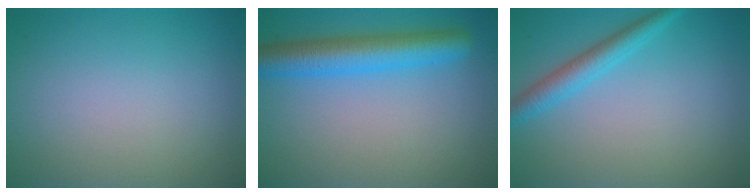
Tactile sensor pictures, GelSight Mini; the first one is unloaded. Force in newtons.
{"total": 5.6, "press": 5.6, "slide": 0.2}
{"total": 2.8, "press": 2.8, "slide": 0.2}